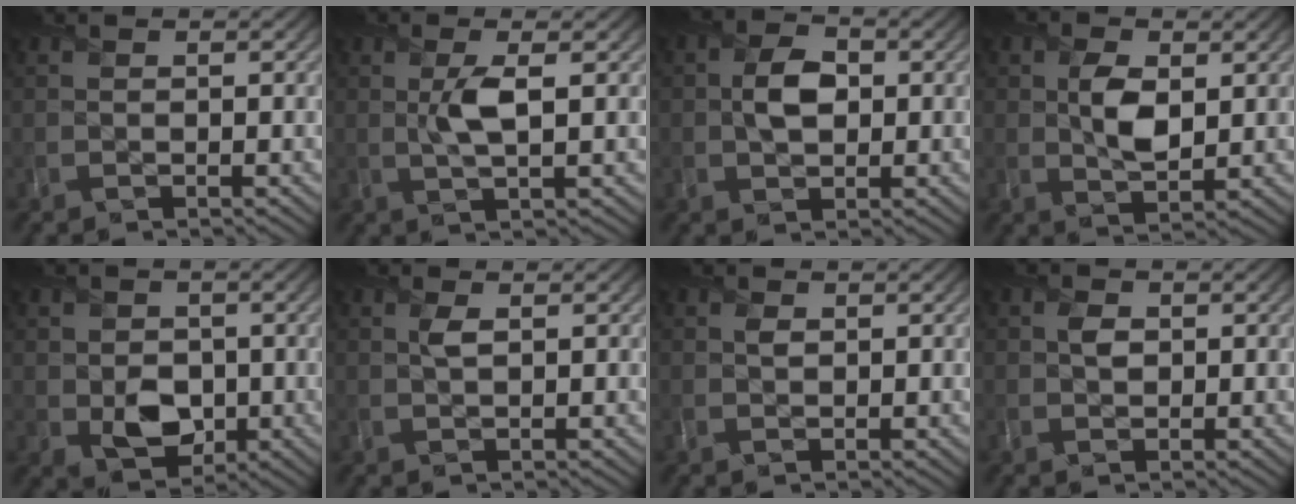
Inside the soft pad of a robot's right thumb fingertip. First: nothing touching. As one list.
[{"total": 3.8, "force": [0.6, 1.1, 3.5], "torque": [-0.075, -0.002, 0.009]}, {"total": 4.3, "force": [0.2, 3.0, 3.1], "torque": [-0.066, 0.000, -0.002]}, {"total": 5.1, "force": [0.9, 3.1, 3.9], "torque": [-0.080, -0.006, 0.015]}, {"total": 5.5, "force": [-0.7, 4.4, 3.1], "torque": [-0.068, -0.017, -0.011]}, {"total": 1.7, "force": [0.5, 0.8, 1.4], "torque": [-0.033, -0.003, 0.009]}, {"total": 1.3, "force": [0.4, 1.0, 0.7], "torque": [-0.016, -0.002, 0.005]}, {"total": 2.0, "force": [0.3, 1.6, 1.2], "torque": [-0.025, -0.002, 0.001]}]